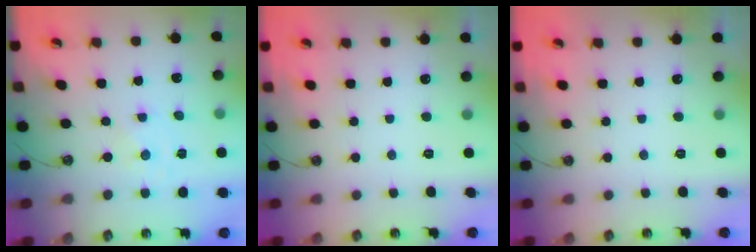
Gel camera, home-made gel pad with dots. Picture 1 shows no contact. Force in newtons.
{"total": 0.0}
{"total": 0.0}